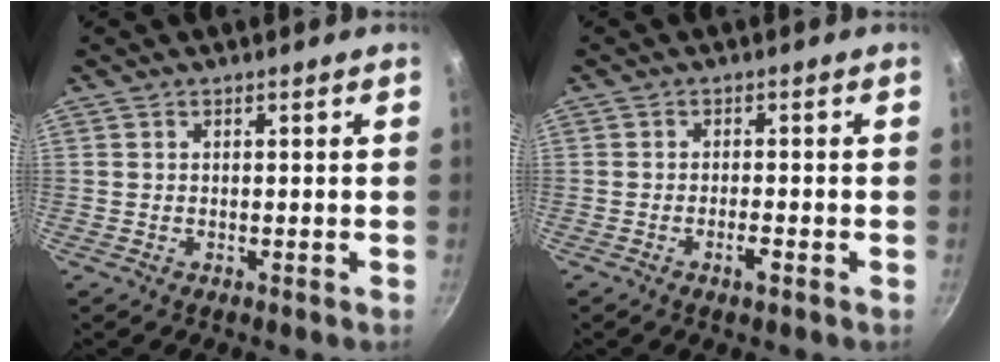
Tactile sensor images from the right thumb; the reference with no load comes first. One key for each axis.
{"total": 2.2, "fx": -1.2, "fy": 0.5, "fz": 1.8, "tx": -0.034, "ty": 0.010, "tz": -0.021}